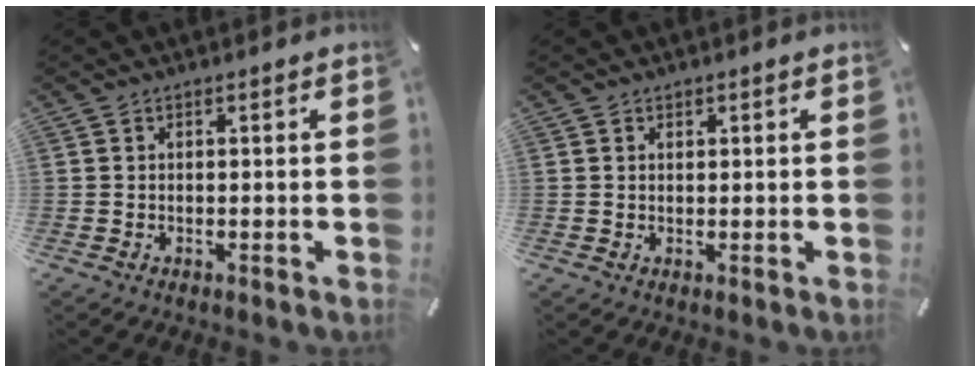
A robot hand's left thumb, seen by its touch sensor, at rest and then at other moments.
{"total": 0.9, "force": [0.4, 0.8, 0.2], "torque": [0.005, -0.001, 0.005]}